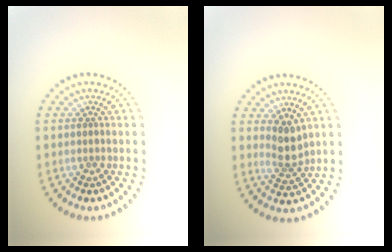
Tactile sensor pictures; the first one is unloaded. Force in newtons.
{"total": 2.2, "press": 1.8, "slide": 1.3}